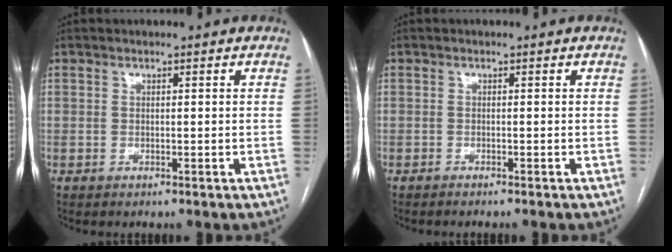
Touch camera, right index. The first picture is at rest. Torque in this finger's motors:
{"motor_torque": [-0.05, 0.01, 0.03, 0.01]}